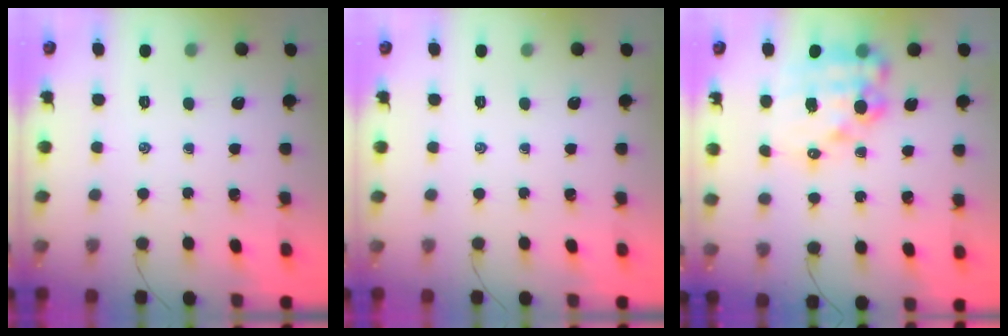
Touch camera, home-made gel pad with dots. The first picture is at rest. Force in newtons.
{"total": 0.0}
{"total": 14.8, "press": 14.4, "slide": 3.4}